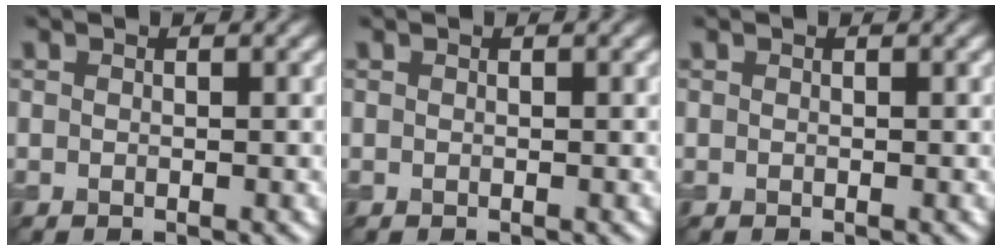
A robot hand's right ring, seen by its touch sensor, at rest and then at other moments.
{"total": 0.0}
{"total": 0.0}